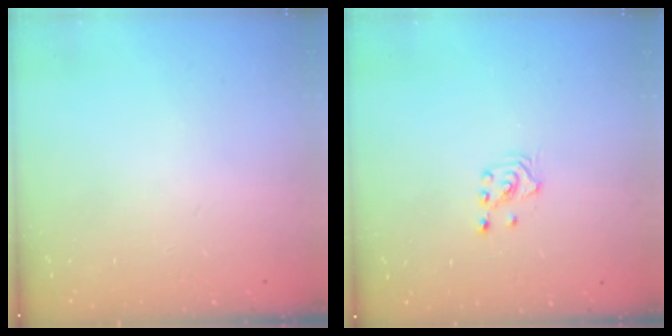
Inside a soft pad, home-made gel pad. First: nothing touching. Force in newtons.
{"total": 2.1, "press": 2.1, "slide": 0.1}